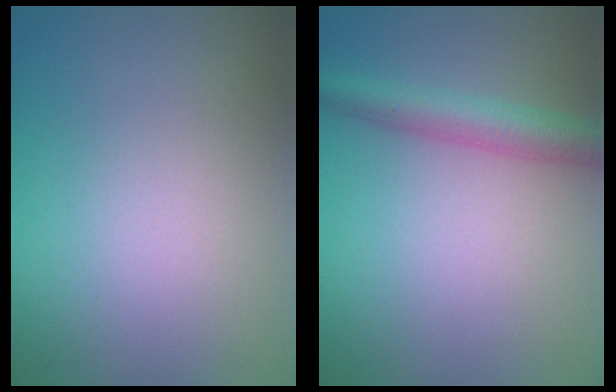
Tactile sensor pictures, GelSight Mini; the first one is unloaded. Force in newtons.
{"total": 3.6, "press": 3.6, "slide": 0.1}